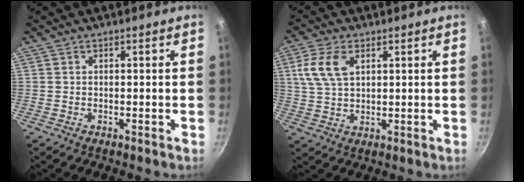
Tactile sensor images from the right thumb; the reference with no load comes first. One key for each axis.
{"total": 8.0, "fx": 2.8, "fy": 4.7, "fz": 5.9, "tx": -0.113, "ty": 0.001, "tz": 0.056}